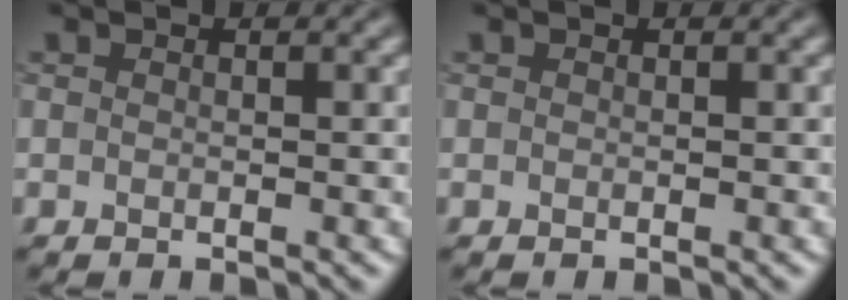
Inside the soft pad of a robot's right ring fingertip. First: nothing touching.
{"total": 0.0}